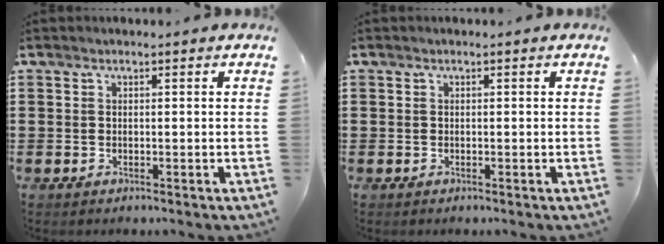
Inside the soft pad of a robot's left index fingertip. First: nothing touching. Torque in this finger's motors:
{"motor_torque": [0.00, 0.00, 0.00, 0.00]}